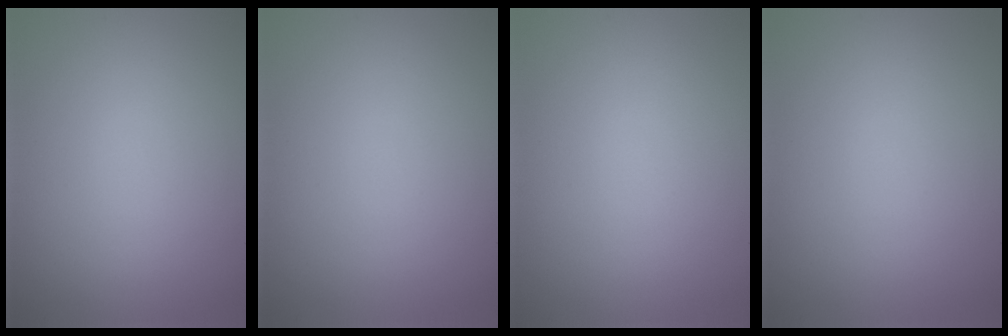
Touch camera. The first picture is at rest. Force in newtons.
{"total": 0.0}
{"total": 0.0}
{"total": 0.0}